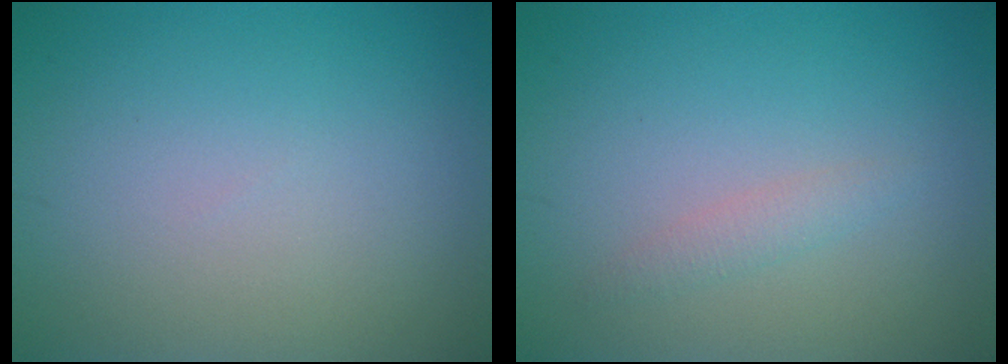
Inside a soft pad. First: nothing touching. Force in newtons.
{"total": 1.2, "press": 1.2, "slide": 0.0}